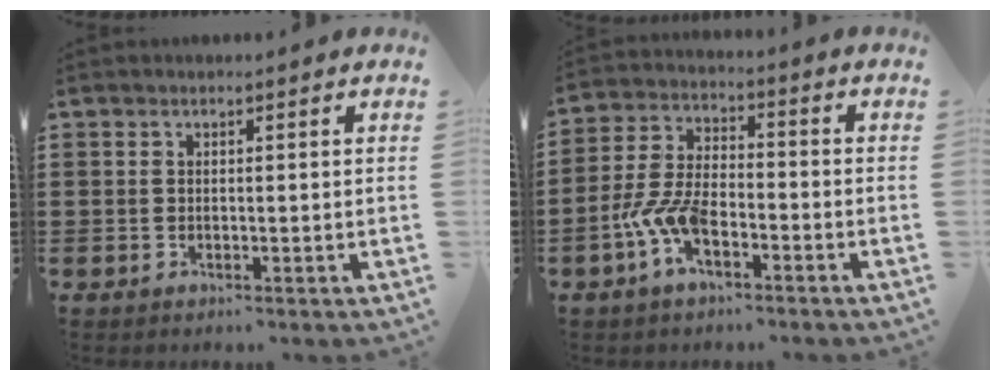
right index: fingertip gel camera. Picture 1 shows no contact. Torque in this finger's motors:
{"motor_torque": [0.92, -0.12, 0.28, 0.21]}